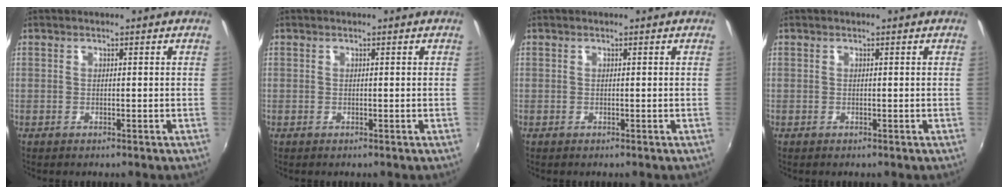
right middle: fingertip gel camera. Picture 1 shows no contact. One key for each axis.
{"total": 0.0}
{"total": 0.0}
{"total": 0.0}